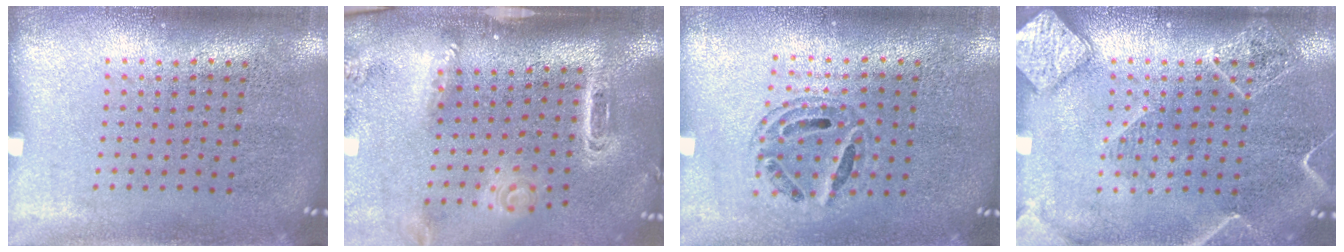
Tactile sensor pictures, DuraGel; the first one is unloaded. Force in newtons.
{"total": 2.9, "press": 2.1, "slide": 2.1}
{"total": 0.8, "press": 0.7, "slide": 0.2}
{"total": 3.3, "press": 3.3, "slide": 0.4}